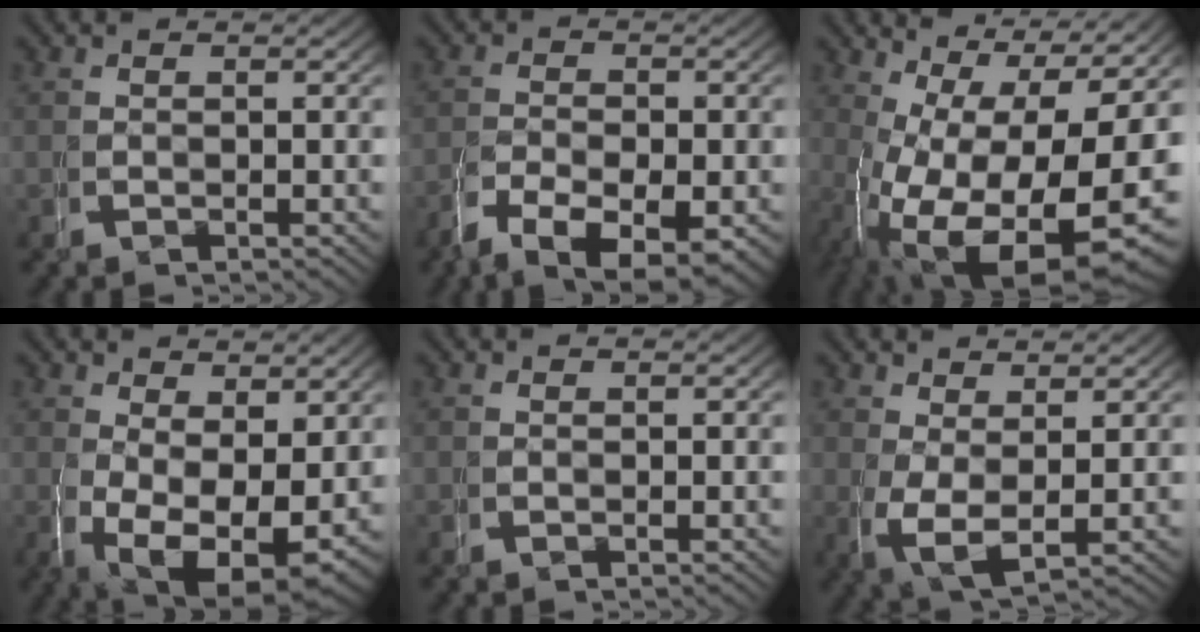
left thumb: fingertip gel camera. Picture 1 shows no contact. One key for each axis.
{"total": 7.0, "fx": -3.5, "fy": 4.3, "fz": 4.3, "tx": -0.081, "ty": -0.042, "tz": -0.039}
{"total": 18.2, "fx": -2.5, "fy": 12.2, "fz": 13.3, "tx": -0.243, "ty": -0.092, "tz": 0.011}
{"total": 8.9, "fx": -2.6, "fy": 6.0, "fz": 5.9, "tx": -0.123, "ty": -0.071, "tz": -0.010}
{"total": 0.0}
{"total": 4.7, "fx": -0.5, "fy": 3.5, "fz": 3.1, "tx": -0.084, "ty": -0.042, "tz": 0.017}